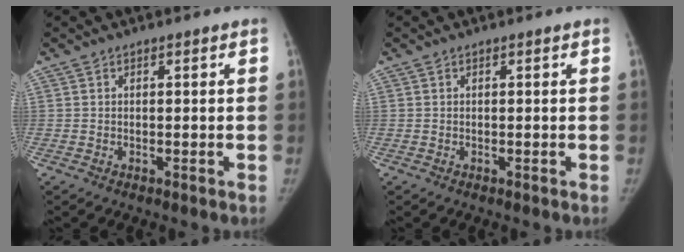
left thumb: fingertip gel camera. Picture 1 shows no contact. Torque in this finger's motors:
{"motor_torque": [1.01, -0.88, 0.14, -0.22, 0.04]}